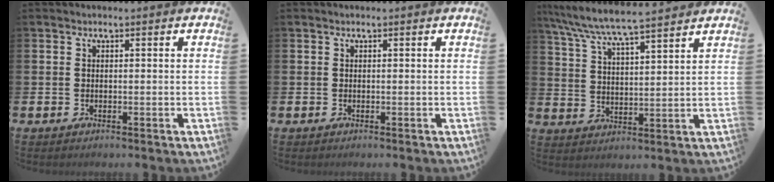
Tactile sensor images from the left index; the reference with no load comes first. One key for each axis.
{"total": 0.0}
{"total": 7.2, "fx": 6.8, "fy": 0.4, "fz": 2.1, "tx": -0.067, "ty": -0.041, "tz": 0.120}